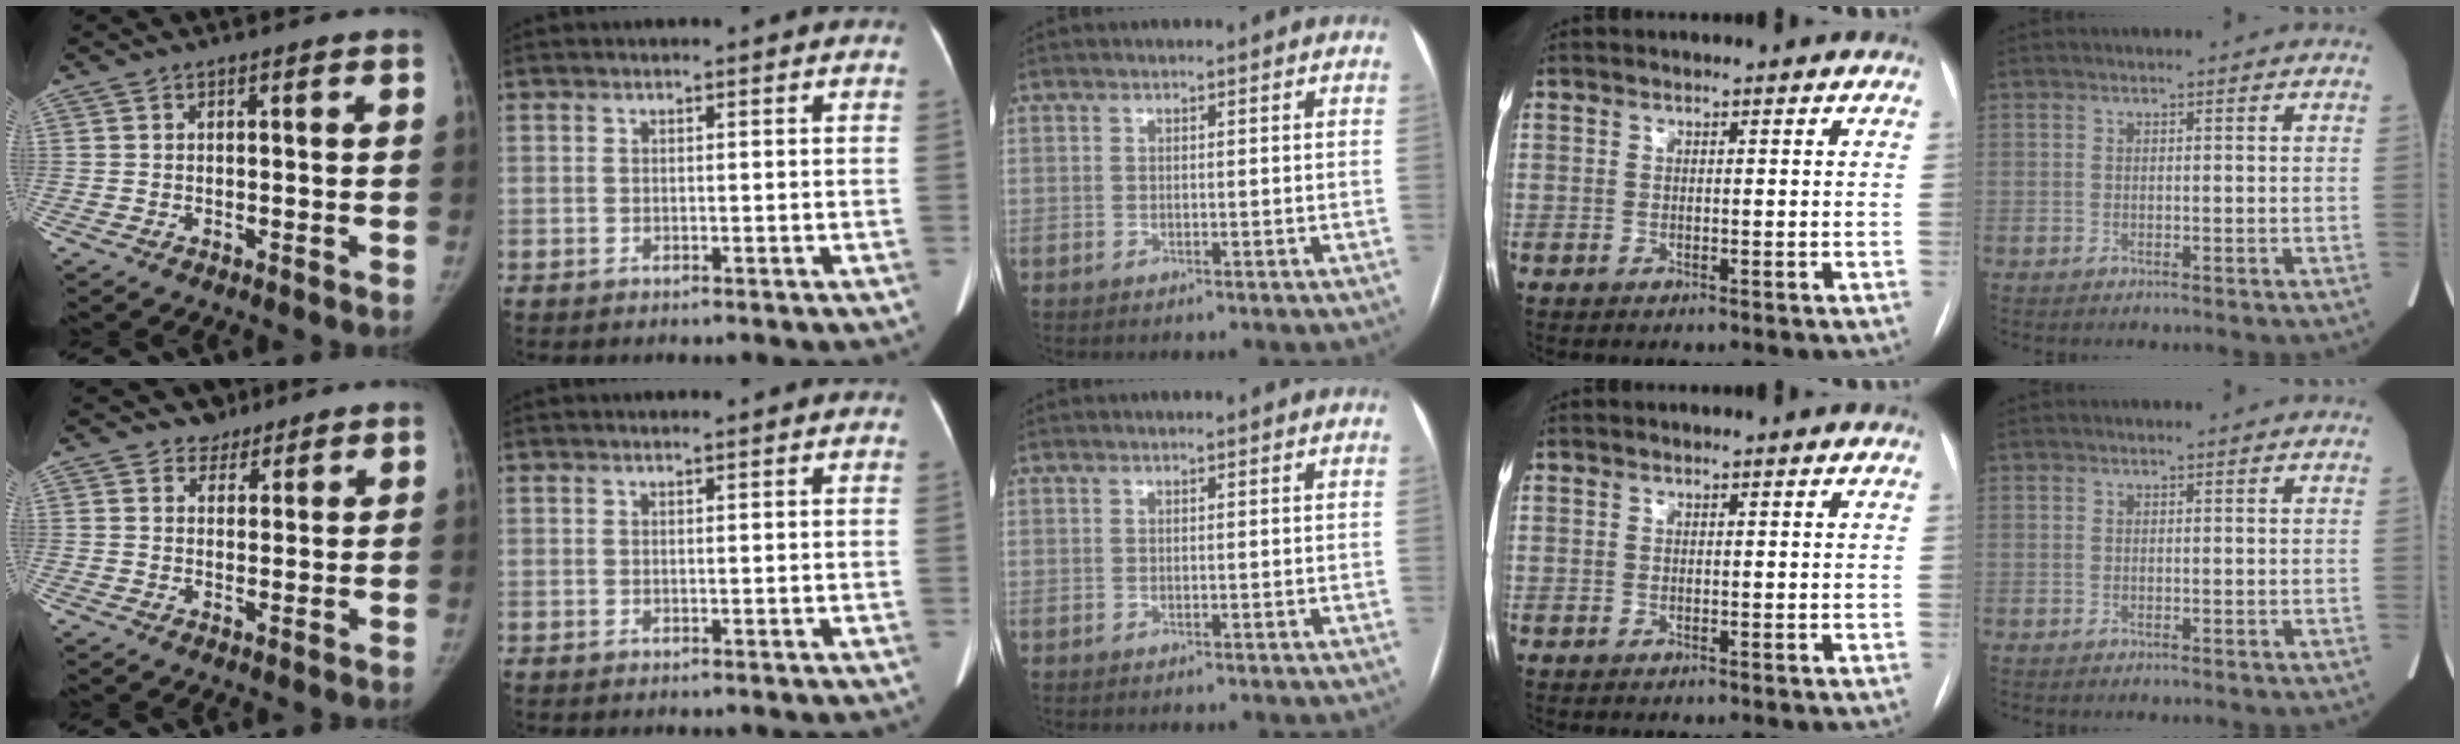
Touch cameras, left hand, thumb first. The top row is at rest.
{"thumb": {"total": 3.3, "force": [2.4, 2.2, -0.2], "torque": [0.026, -0.012, 0.028]}}